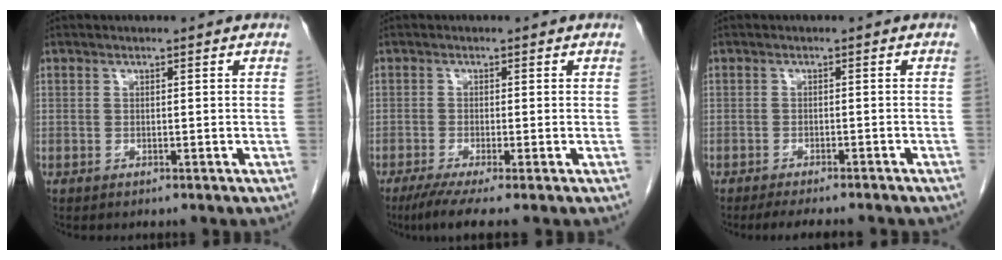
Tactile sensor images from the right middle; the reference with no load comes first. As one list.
[{"total": 4.9, "force": [-3.4, -0.2, 3.6], "torque": [-0.060, -0.016, -0.061]}, {"total": 9.3, "force": [-8.0, 1.8, 4.2], "torque": [-0.054, -0.009, -0.101]}]